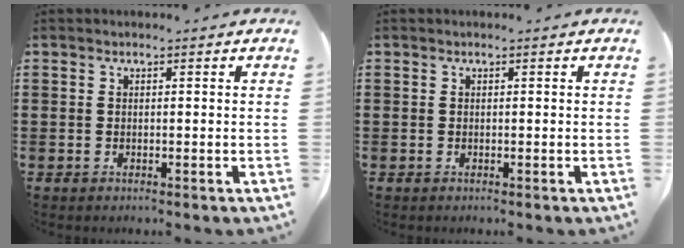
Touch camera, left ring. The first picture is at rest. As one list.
[{"total": 0.0}]